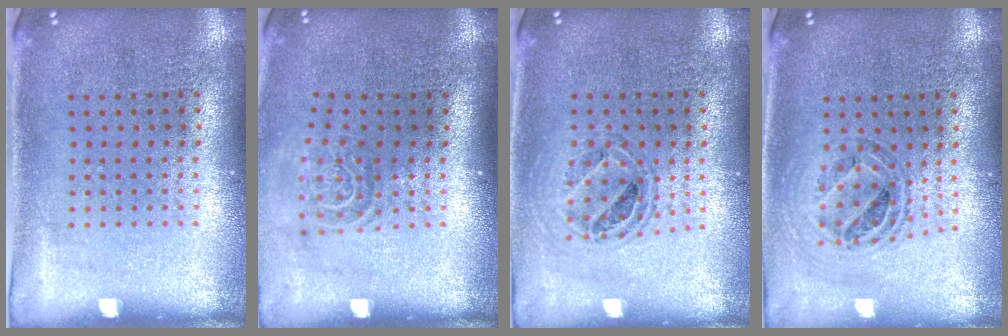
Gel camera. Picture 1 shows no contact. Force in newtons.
{"total": 1.6, "press": 1.1, "slide": 1.1}
{"total": 0.8, "press": 0.8, "slide": 0.2}
{"total": 0.9, "press": 0.9, "slide": 0.1}